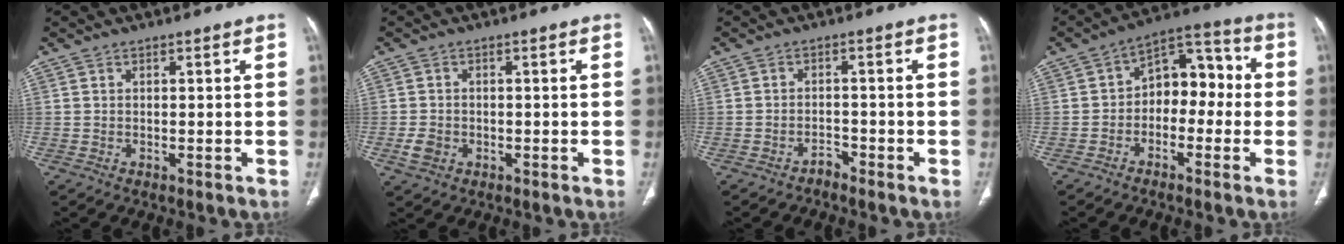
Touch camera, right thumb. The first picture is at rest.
{"total": 3.4, "force": [-1.0, 2.8, 1.8], "torque": [-0.030, 0.002, -0.013]}
{"total": 1.7, "force": [-1.5, 0.7, 0.1], "torque": [0.000, 0.006, -0.027]}
{"total": 10.5, "force": [-1.1, 7.1, 7.6], "torque": [-0.065, 0.048, -0.036]}